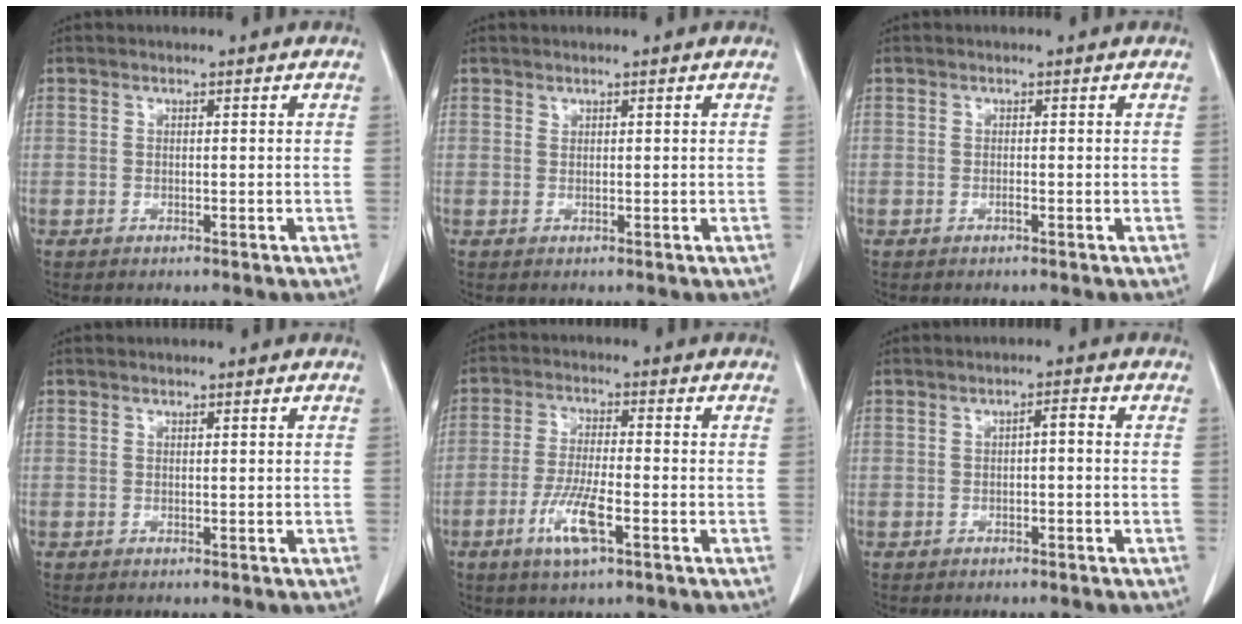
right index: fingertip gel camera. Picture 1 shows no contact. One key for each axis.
{"total": 0.5, "fx": 0.4, "fy": 0.3, "fz": 0.1, "tx": 0.003, "ty": 0.002, "tz": 0.007}
{"total": 0.6, "fx": -0.3, "fy": 0.3, "fz": 0.4, "tx": -0.011, "ty": 0.001, "tz": -0.004}
{"total": 0.0}
{"total": 7.8, "fx": -3.4, "fy": 1.6, "fz": 6.8, "tx": -0.140, "ty": -0.008, "tz": -0.060}
{"total": 2.0, "fx": 0.0, "fy": 0.7, "fz": 1.8, "tx": -0.034, "ty": 0.013, "tz": 0.003}